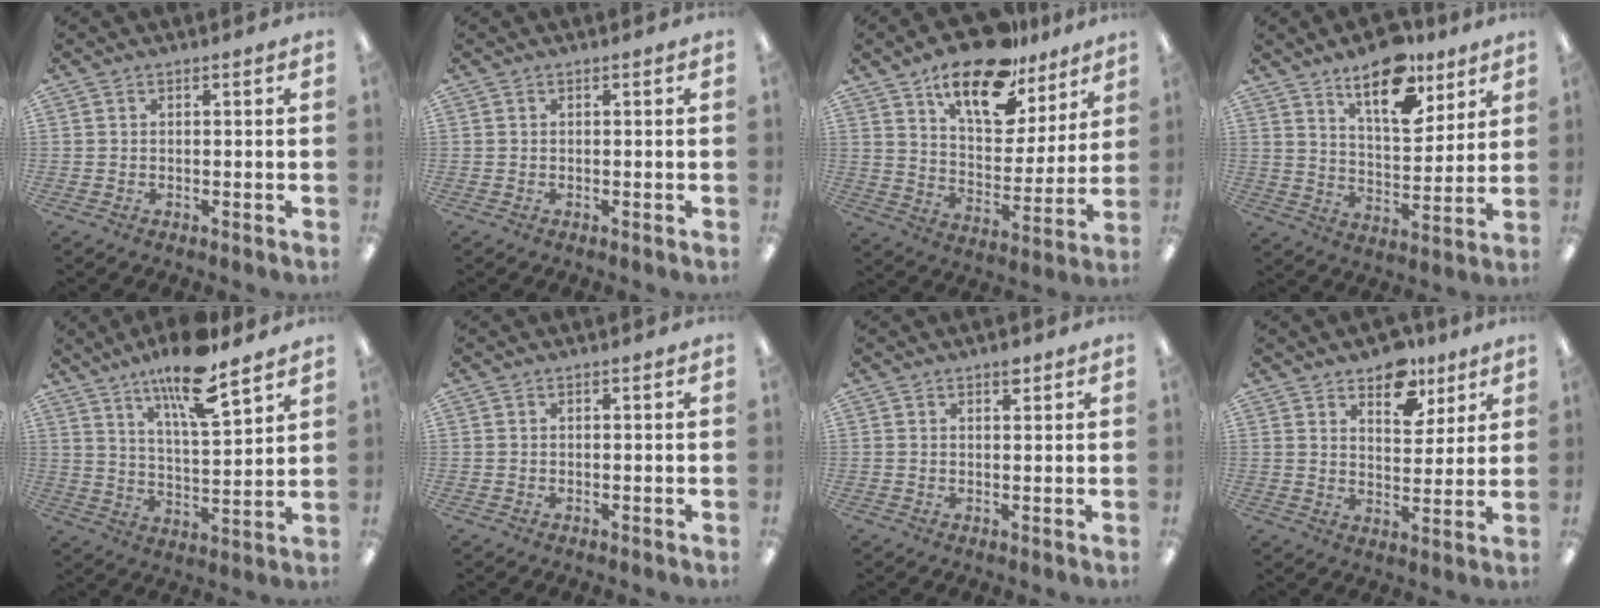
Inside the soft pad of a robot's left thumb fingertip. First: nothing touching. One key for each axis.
{"total": 0.0}
{"total": 19.0, "fx": 13.3, "fy": 8.6, "fz": 10.5, "tx": -0.169, "ty": -0.071, "tz": 0.230}
{"total": 15.9, "fx": 11.1, "fy": 7.0, "fz": 9.0, "tx": -0.124, "ty": -0.064, "tz": 0.189}
{"total": 14.5, "fx": 11.0, "fy": 2.9, "fz": 9.0, "tx": -0.154, "ty": -0.062, "tz": 0.182}
{"total": 0.0}
{"total": 2.2, "fx": 1.7, "fy": 0.7, "fz": 1.2, "tx": -0.010, "ty": -0.006, "tz": 0.026}
{"total": 10.0, "fx": 7.3, "fy": 5.6, "fz": 4.0, "tx": -0.040, "ty": -0.044, "tz": 0.127}